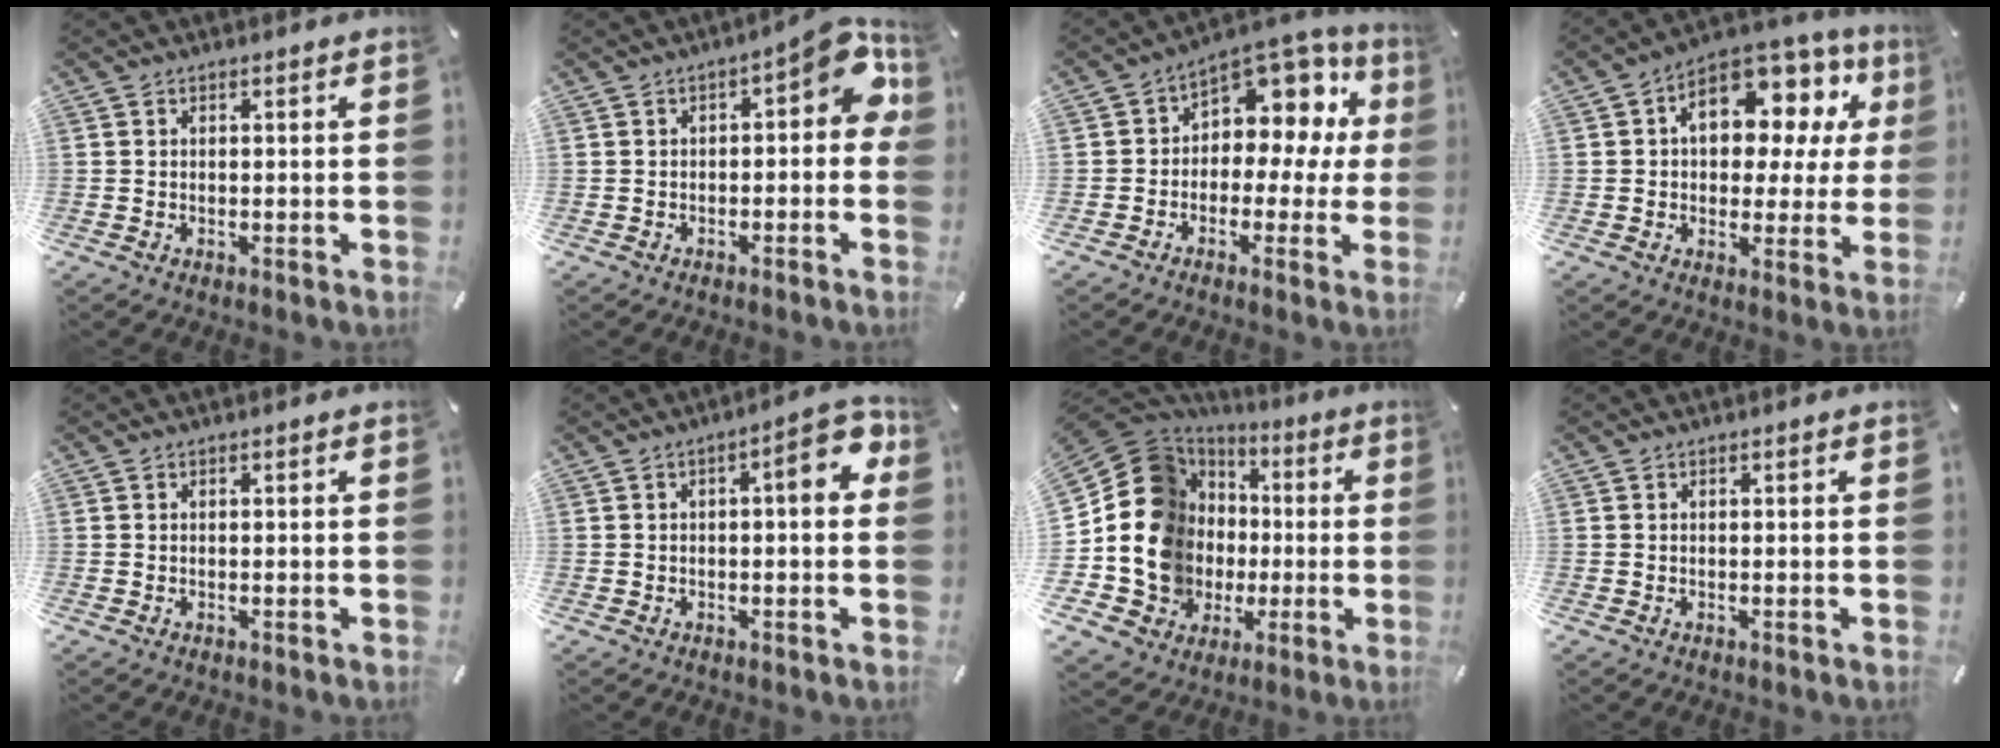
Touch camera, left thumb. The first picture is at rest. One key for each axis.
{"total": 8.7, "fx": 1.2, "fy": 4.0, "fz": 7.6, "tx": -0.097, "ty": -0.010, "tz": 0.018}
{"total": 9.3, "fx": 2.9, "fy": 7.0, "fz": 5.3, "tx": -0.077, "ty": -0.035, "tz": 0.055}
{"total": 13.8, "fx": 4.7, "fy": 8.8, "fz": 9.5, "tx": -0.135, "ty": -0.032, "tz": 0.082}
{"total": 0.0}
{"total": 8.0, "fx": 1.4, "fy": 2.8, "fz": 7.3, "tx": -0.087, "ty": -0.013, "tz": 0.015}
{"total": 18.5, "fx": 0.6, "fy": 16.4, "fz": 8.5, "tx": -0.192, "ty": -0.031, "tz": 0.033}
{"total": 0.0}